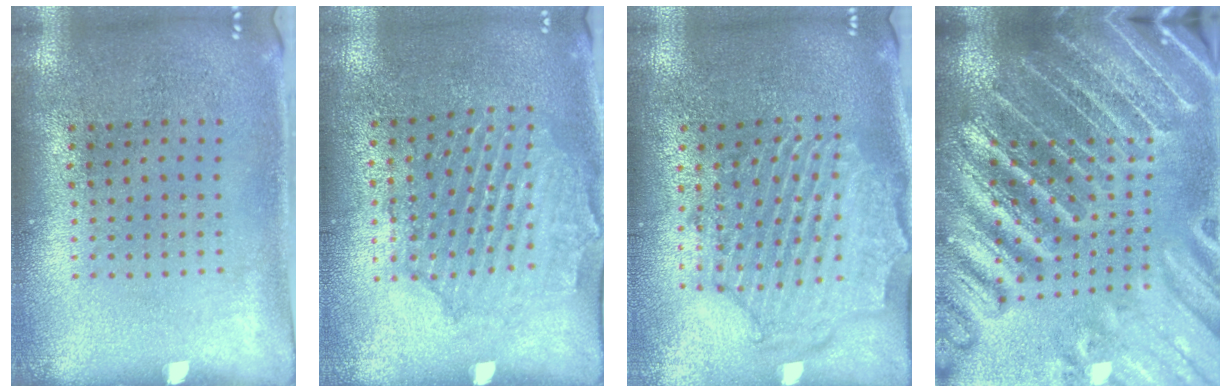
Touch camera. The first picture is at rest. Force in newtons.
{"total": 1.6, "press": 1.6, "slide": 0.2}
{"total": 2.3, "press": 2.2, "slide": 0.8}
{"total": 5.3, "press": 4.7, "slide": 2.5}